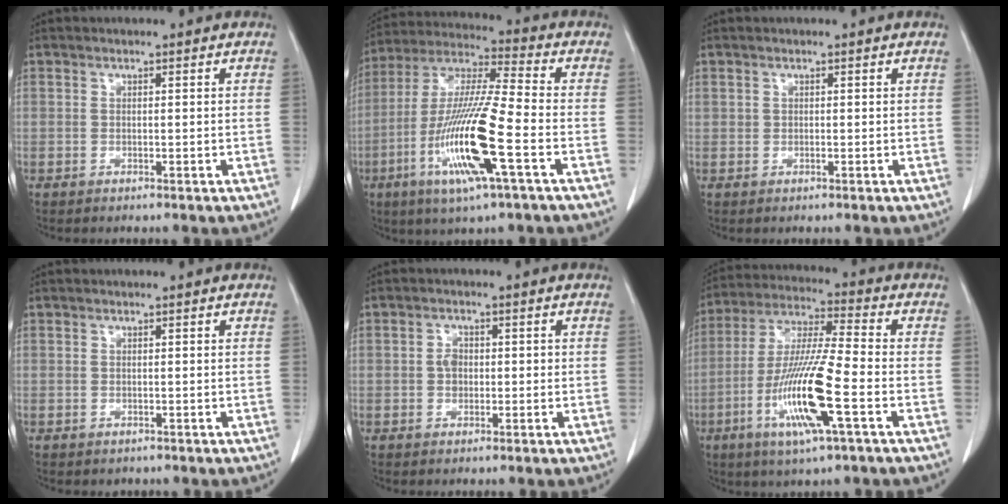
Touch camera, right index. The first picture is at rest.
{"total": 16.8, "force": [-5.6, 0.7, 15.9], "torque": [-0.323, -0.018, -0.108]}
{"total": 0.0}
{"total": 0.7, "force": [-0.3, 0.6, 0.0], "torque": [-0.004, 0.004, -0.002]}
{"total": 2.3, "force": [-0.1, 1.8, 1.5], "torque": [-0.023, 0.008, -0.003]}
{"total": 15.0, "force": [-5.1, 0.6, 14.1], "torque": [-0.286, -0.016, -0.099]}